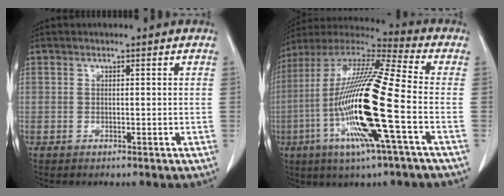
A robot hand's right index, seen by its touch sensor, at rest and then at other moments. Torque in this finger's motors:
{"motor_torque": [2.14, 0.00, 1.05, 0.21]}